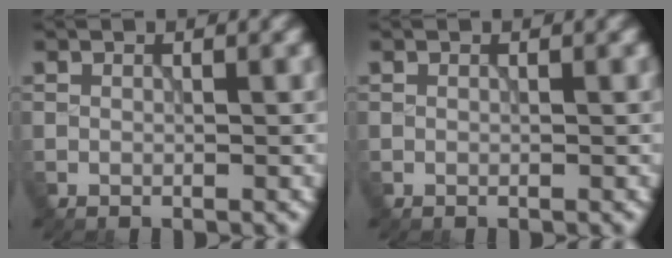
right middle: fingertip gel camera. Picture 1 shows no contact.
{"total": 0.0}